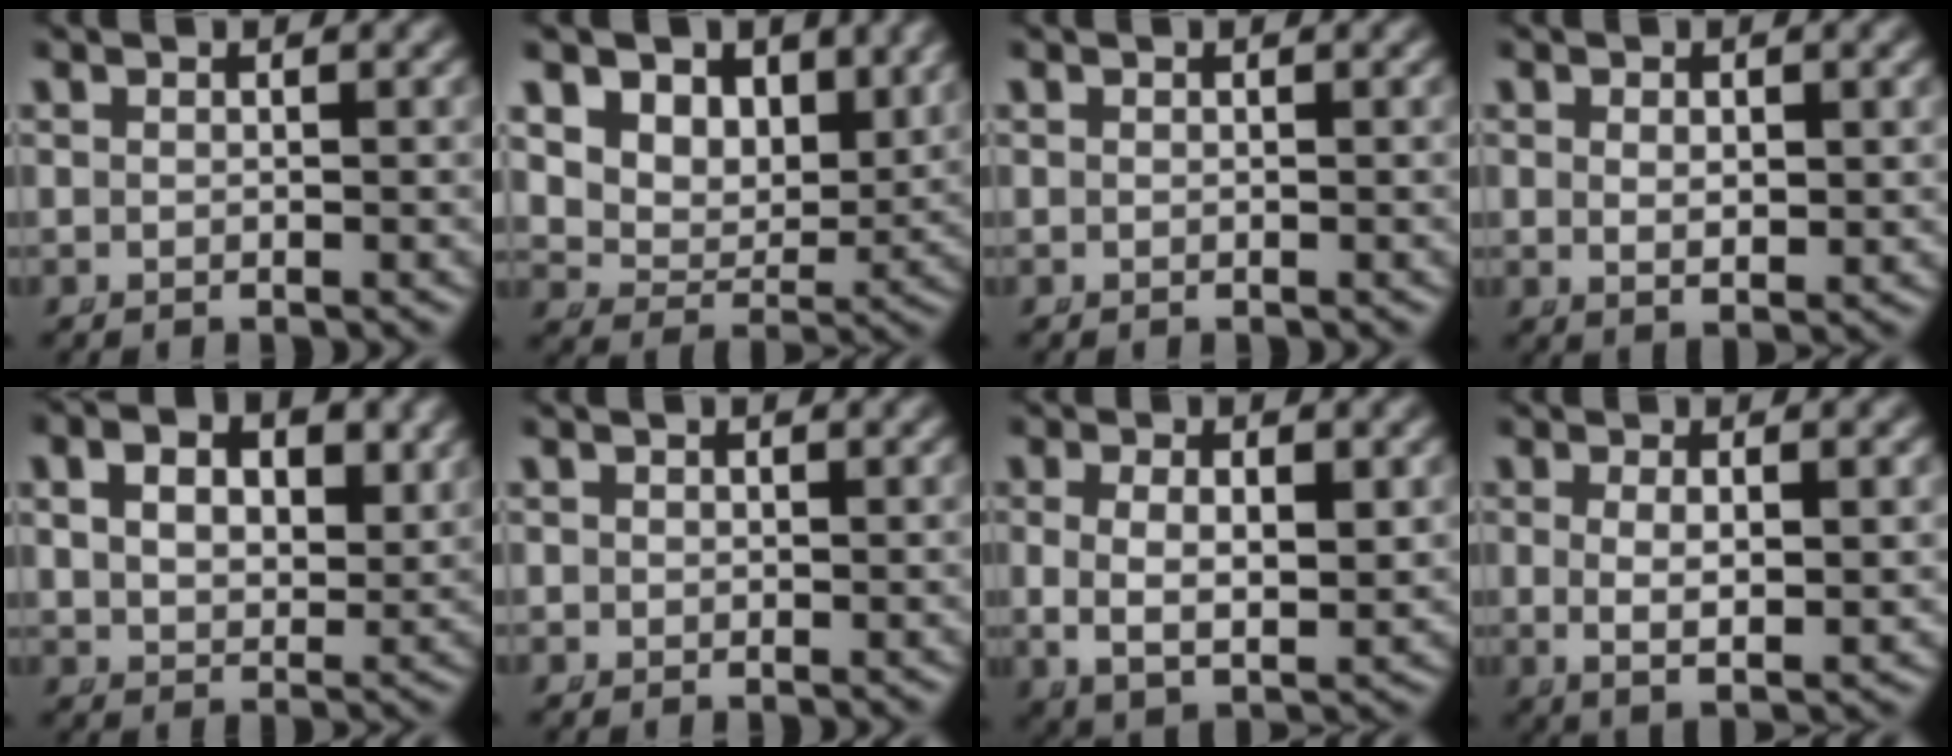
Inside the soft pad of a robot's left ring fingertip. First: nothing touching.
{"total": 10.0, "force": [3.5, 7.9, 5.1], "torque": [-0.116, -0.017, 0.054]}
{"total": 0.0}
{"total": 1.6, "force": [0.3, 0.5, 1.5], "torque": [-0.029, -0.018, 0.020]}
{"total": 4.2, "force": [1.7, 2.7, 2.7], "torque": [-0.043, -0.009, 0.035]}
{"total": 1.0, "force": [0.2, 1.0, 0.2], "torque": [-0.007, -0.007, 0.005]}
{"total": 5.8, "force": [0.2, 3.7, 4.5], "torque": [-0.091, -0.016, 0.015]}
{"total": 4.0, "force": [0.2, 1.5, 3.7], "torque": [-0.072, -0.018, 0.018]}